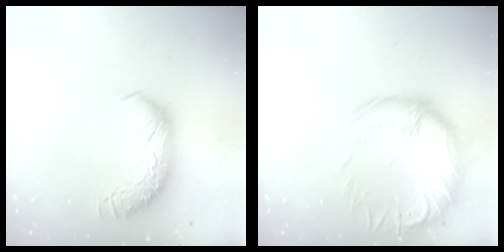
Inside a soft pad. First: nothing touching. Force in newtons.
{"total": 2.9, "press": 0.9, "slide": 2.8}